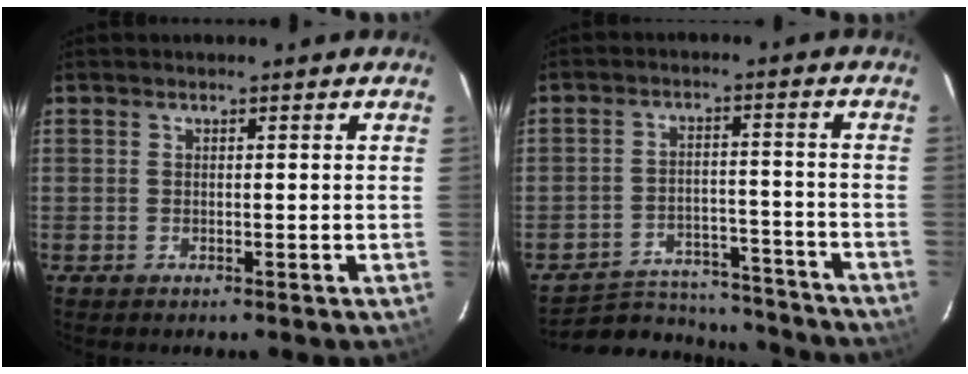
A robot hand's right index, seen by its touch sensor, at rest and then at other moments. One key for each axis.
{"total": 18.1, "fx": -16.4, "fy": 6.3, "fz": 4.5, "tx": -0.103, "ty": 0.032, "tz": -0.214}